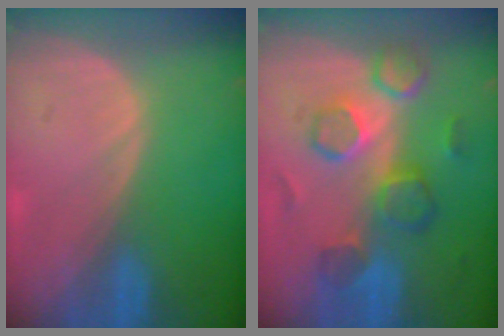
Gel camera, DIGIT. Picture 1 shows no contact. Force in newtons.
{"total": 8.7, "press": 8.4, "slide": 2.3}